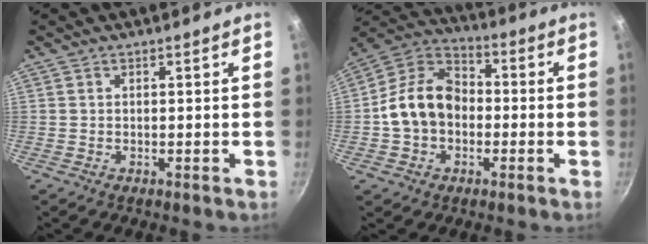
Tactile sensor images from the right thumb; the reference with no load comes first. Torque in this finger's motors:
{"motor_torque": [1.83, 1.78, 0.37, -0.50, 0.13]}